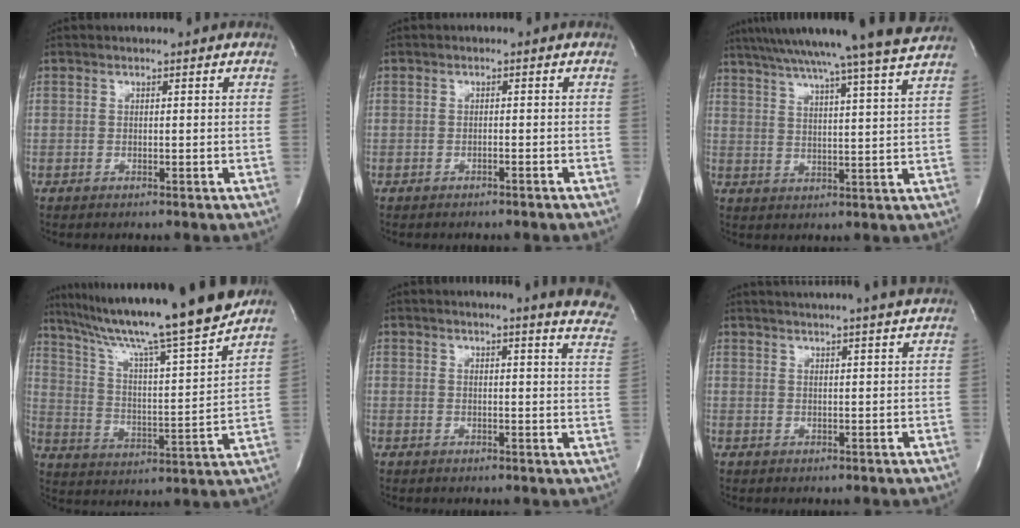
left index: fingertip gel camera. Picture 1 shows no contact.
{"total": 1.3, "force": [-1.1, -0.2, 0.7], "torque": [-0.017, 0.004, -0.010]}
{"total": 22.1, "force": [19.4, -2.0, 10.4], "torque": [-0.181, -0.022, 0.265]}
{"total": 21.8, "force": [18.5, -1.3, 11.4], "torque": [-0.191, -0.025, 0.288]}
{"total": 12.0, "force": [10.6, -0.3, 5.5], "torque": [-0.055, -0.071, 0.093]}
{"total": 13.8, "force": [12.9, -1.1, 4.8], "torque": [-0.087, -0.011, 0.163]}